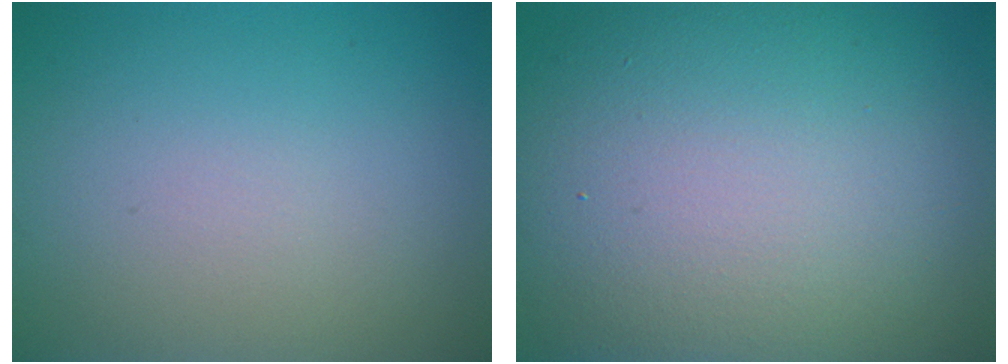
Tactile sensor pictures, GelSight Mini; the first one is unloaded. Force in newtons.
{"total": 15.6, "press": 15.6, "slide": 1.1}